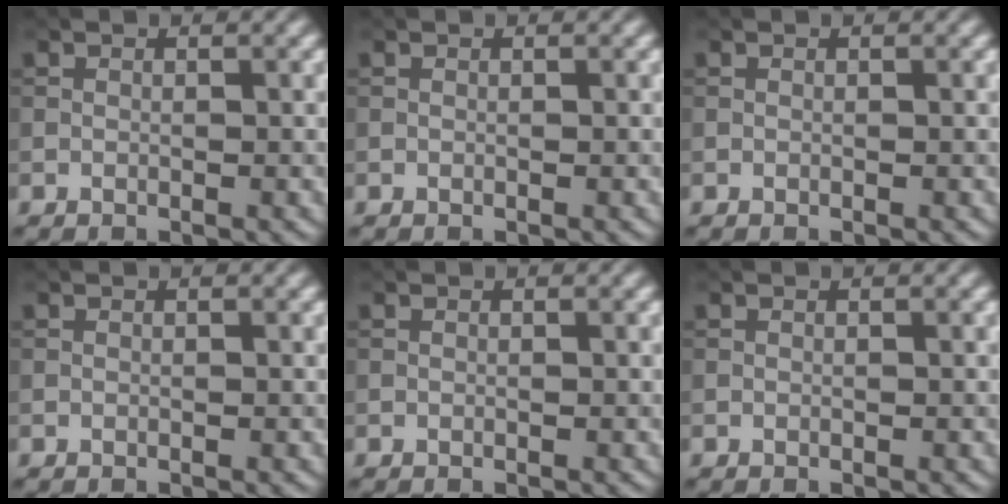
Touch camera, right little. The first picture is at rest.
{"total": 0.0}
{"total": 0.0}
{"total": 0.0}
{"total": 0.0}
{"total": 0.0}